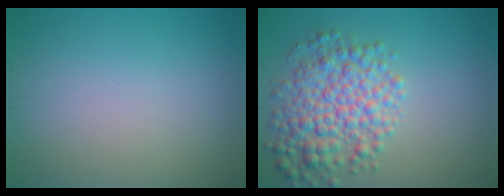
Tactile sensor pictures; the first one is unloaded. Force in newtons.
{"total": 6.0, "press": 6.0, "slide": 0.0}